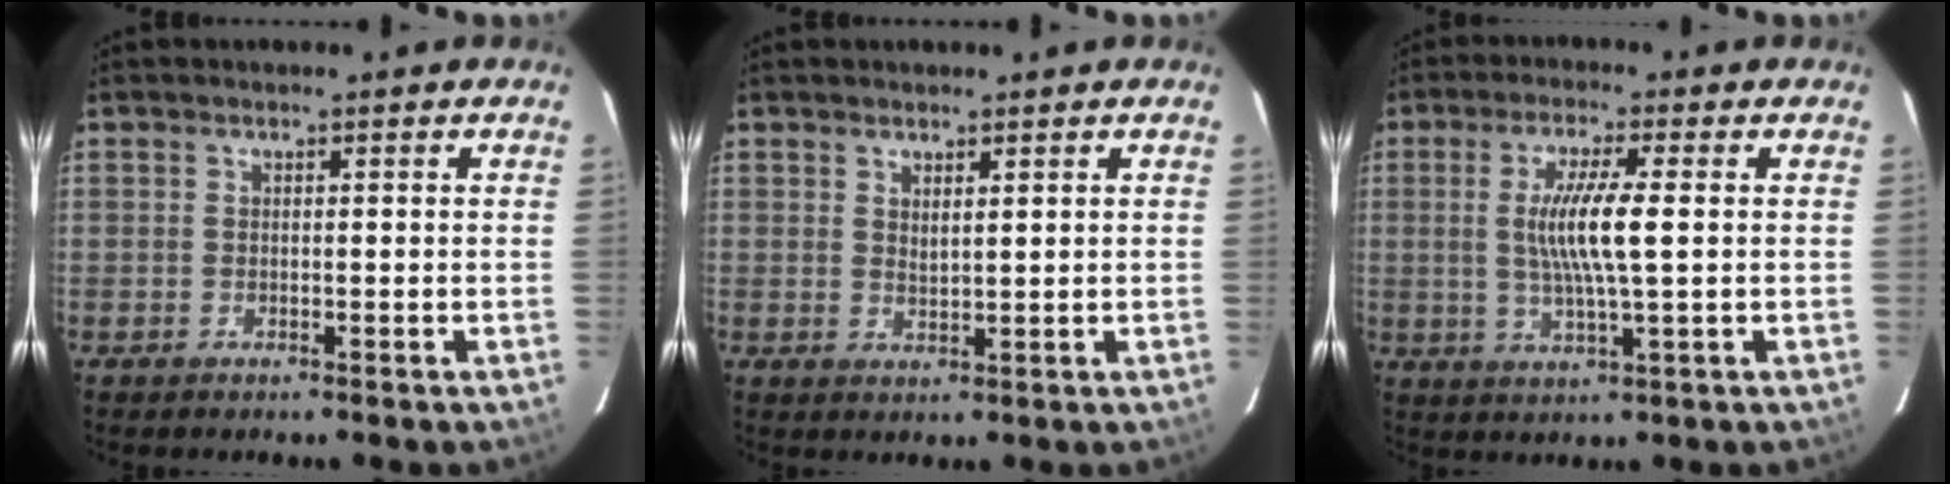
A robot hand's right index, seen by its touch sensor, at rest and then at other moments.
{"total": 2.0, "force": [1.3, 0.6, 1.4], "torque": [-0.024, -0.003, 0.022]}
{"total": 7.3, "force": [0.2, 0.9, 7.3], "torque": [-0.135, -0.003, 0.005]}